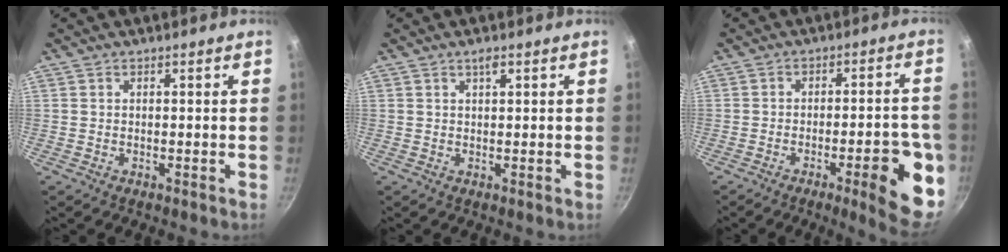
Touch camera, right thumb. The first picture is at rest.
{"total": 1.6, "force": [0.9, 0.4, 1.3], "torque": [-0.018, -0.004, 0.013]}
{"total": 13.6, "force": [-4.8, 4.0, 12.1], "torque": [-0.119, 0.020, -0.061]}